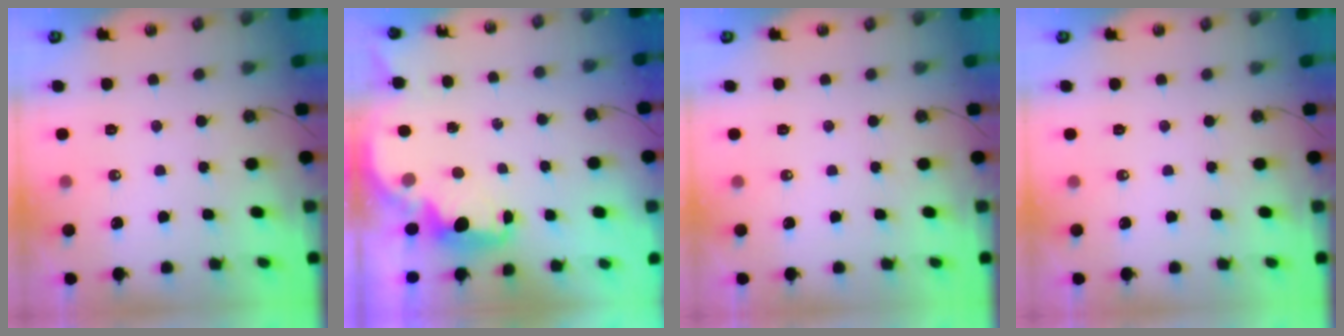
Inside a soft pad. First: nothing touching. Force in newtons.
{"total": 2.4, "press": 2.3, "slide": 0.8}
{"total": 0.0}
{"total": 0.0}